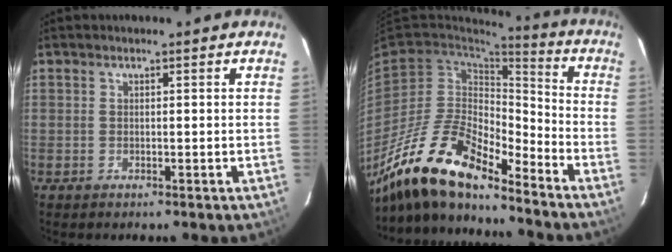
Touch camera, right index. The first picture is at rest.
{"total": 18.4, "force": [-14.4, 5.0, 10.4], "torque": [-0.205, -0.018, -0.275]}